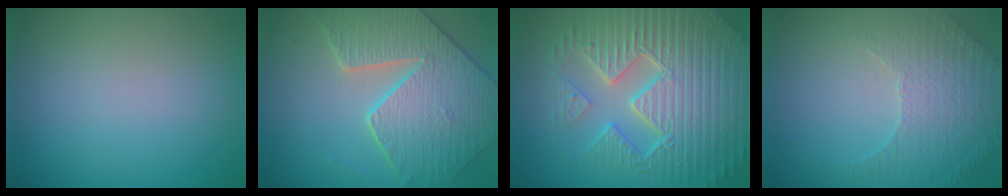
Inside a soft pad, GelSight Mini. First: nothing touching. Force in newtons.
{"total": 6.0, "press": 5.4, "slide": 2.6}
{"total": 9.7, "press": 6.8, "slide": 6.9}
{"total": 5.2, "press": 3.6, "slide": 3.8}